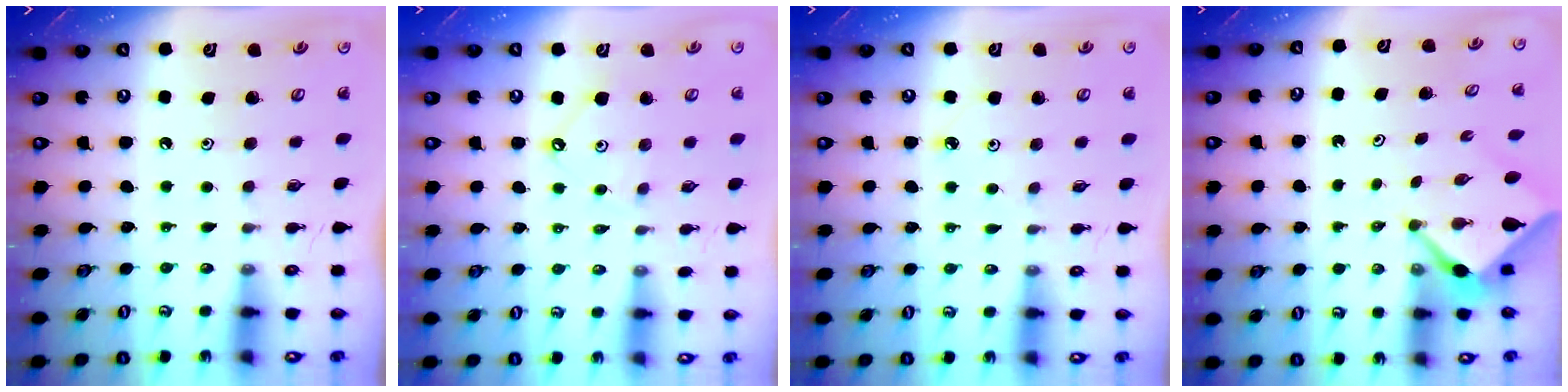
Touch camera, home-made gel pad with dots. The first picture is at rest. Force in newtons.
{"total": 4.7, "press": 4.6, "slide": 0.5}
{"total": 2.5, "press": 2.5, "slide": 0.3}
{"total": 2.6, "press": 2.6, "slide": 0.2}